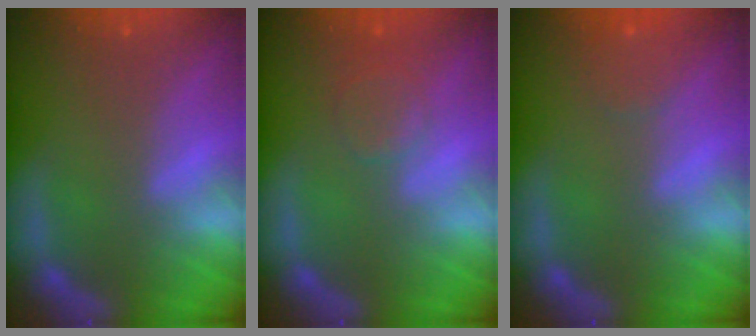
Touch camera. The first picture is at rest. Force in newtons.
{"total": 2.9}
{"total": 1.9}